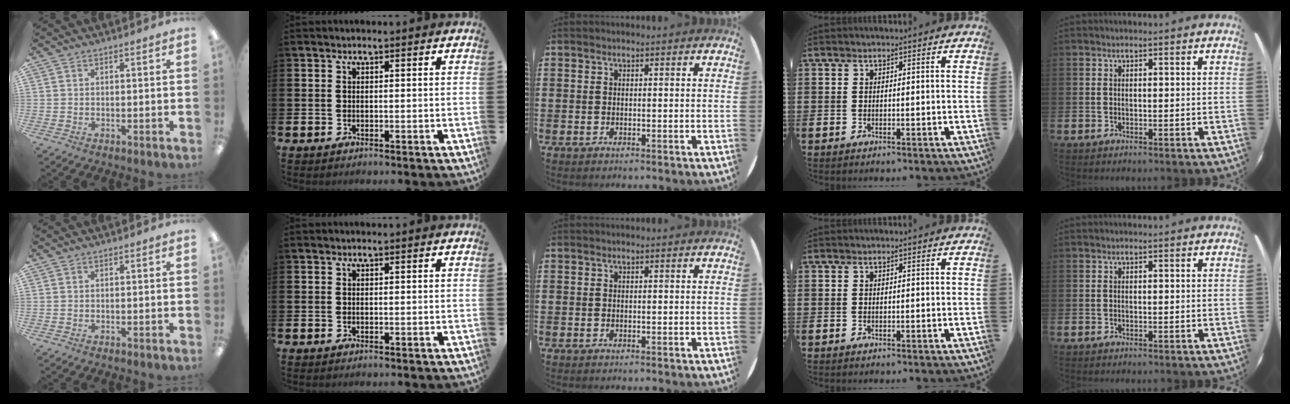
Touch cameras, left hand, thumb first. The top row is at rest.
{}